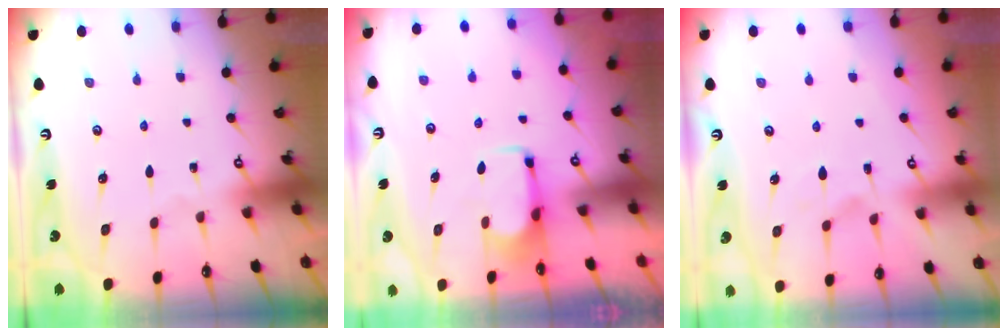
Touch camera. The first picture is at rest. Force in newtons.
{"total": 2.6, "press": 2.5, "slide": 0.9}
{"total": 1.4, "press": 0.8, "slide": 1.1}